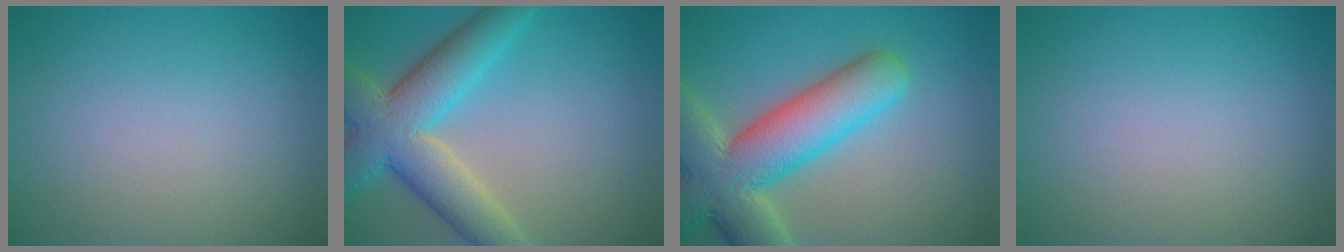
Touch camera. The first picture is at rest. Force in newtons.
{"total": 8.4, "press": 8.4, "slide": 0.4}
{"total": 10.7, "press": 10.6, "slide": 1.1}
{"total": 0.0}